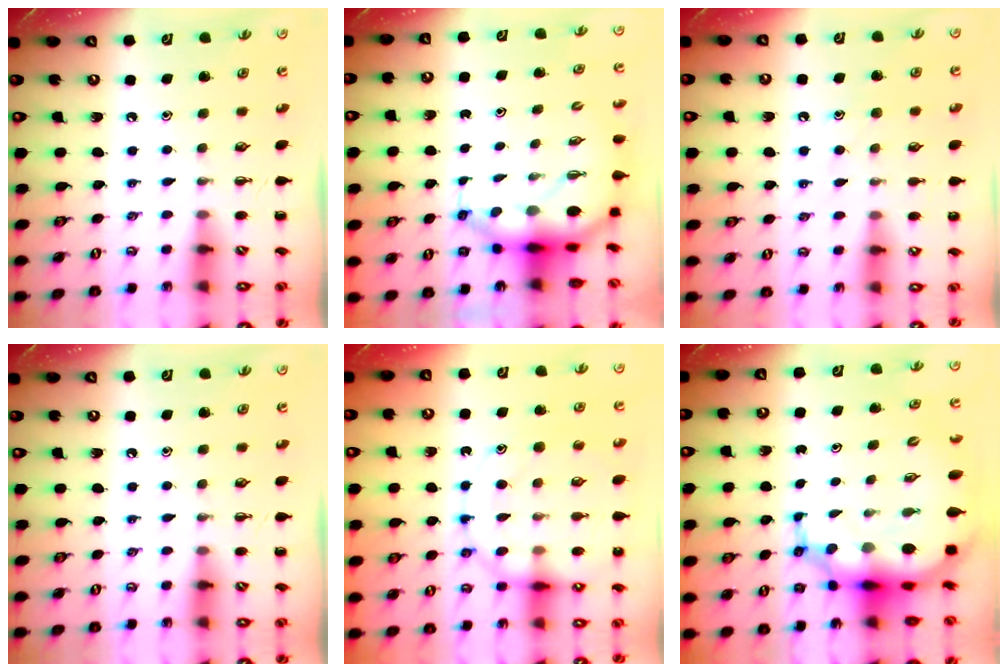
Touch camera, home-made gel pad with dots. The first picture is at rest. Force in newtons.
{"total": 7.4, "press": 7.1, "slide": 2.3}
{"total": 7.4, "press": 7.3, "slide": 1.3}
{"total": 0.0}
{"total": 17.1, "press": 16.9, "slide": 2.2}
{"total": 13.4, "press": 12.9, "slide": 3.8}